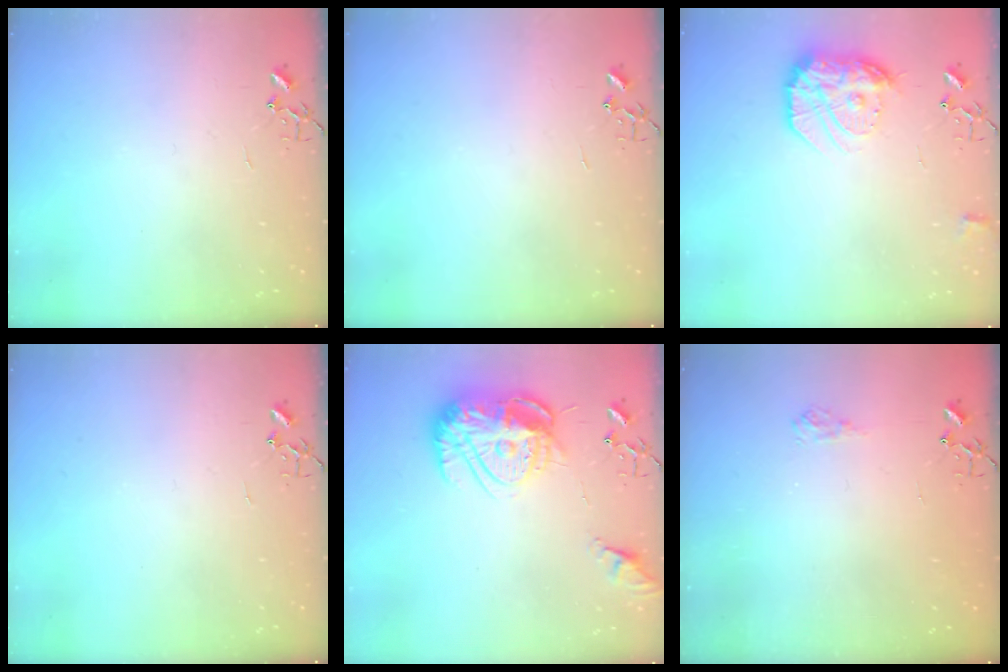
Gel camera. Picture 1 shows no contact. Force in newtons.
{"total": 0.0}
{"total": 16.4, "press": 16.3, "slide": 1.3}
{"total": 0.0}
{"total": 17.2, "press": 17.1, "slide": 1.8}
{"total": 4.7, "press": 4.7, "slide": 0.6}